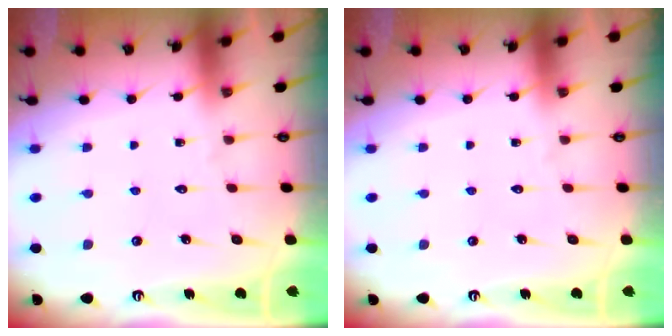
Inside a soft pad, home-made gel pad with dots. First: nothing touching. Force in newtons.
{"total": 0.0}